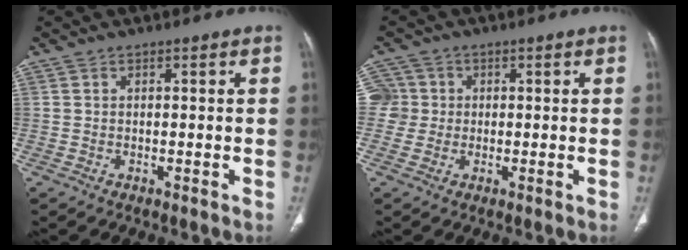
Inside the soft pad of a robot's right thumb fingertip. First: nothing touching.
{"total": 4.7, "force": [0.1, 4.7, 0.3], "torque": [0.019, 0.012, -0.004]}